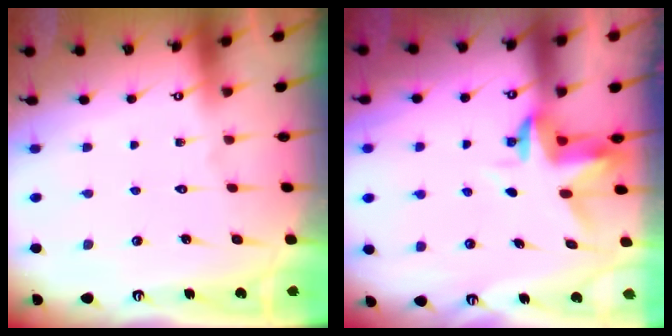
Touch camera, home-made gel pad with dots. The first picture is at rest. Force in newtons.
{"total": 3.3, "press": 3.3, "slide": 0.4}